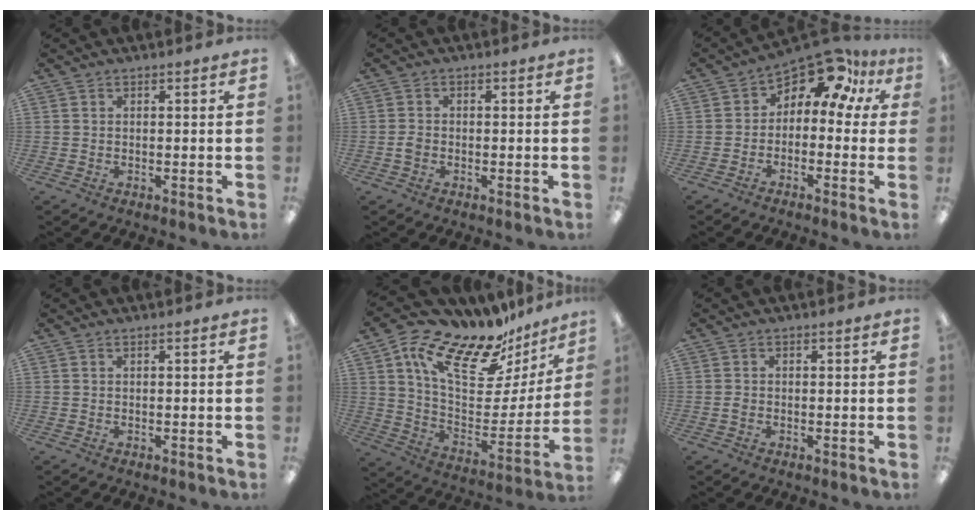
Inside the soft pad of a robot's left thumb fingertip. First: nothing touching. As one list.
[{"total": 2.0, "force": [-0.6, 1.6, 1.1], "torque": [-0.020, 0.004, -0.012]}, {"total": 9.5, "force": [6.2, 4.3, 5.9], "torque": [-0.092, -0.045, 0.107]}, {"total": 0.0}, {"total": 19.5, "force": [14.2, 8.2, 10.6], "torque": [-0.172, -0.104, 0.241]}, {"total": 1.0, "force": [-0.3, 0.9, 0.4], "torque": [-0.008, 0.005, -0.007]}]